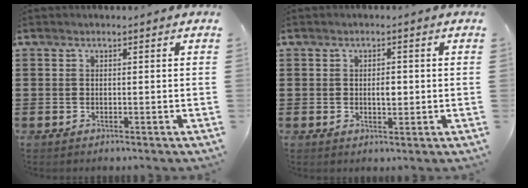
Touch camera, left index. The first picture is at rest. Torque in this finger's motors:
{"motor_torque": [0.68, 0.13, 0.09, 0.03]}